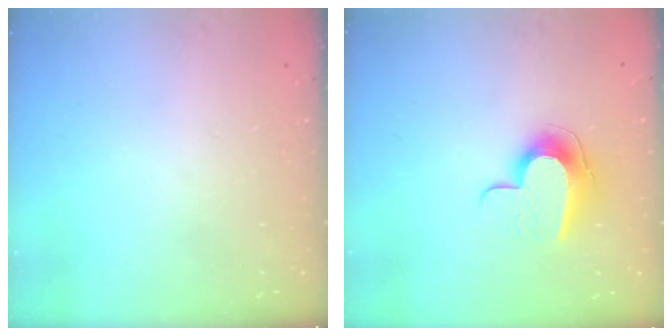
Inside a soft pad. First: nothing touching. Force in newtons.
{"total": 10.4, "press": 10.4, "slide": 0.5}